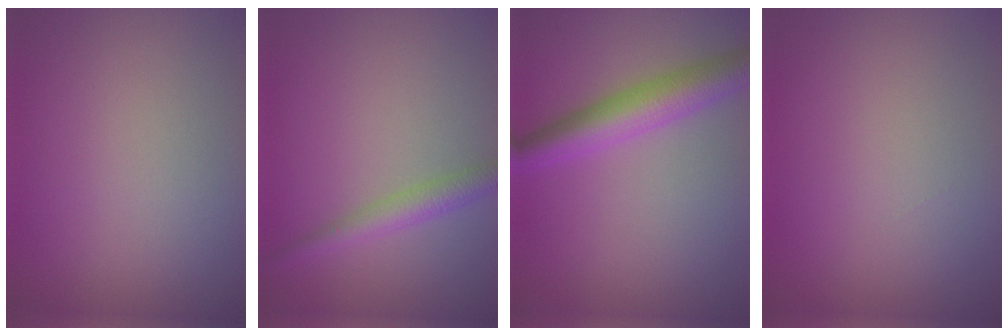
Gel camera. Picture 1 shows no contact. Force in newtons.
{"total": 2.6, "press": 2.6, "slide": 0.1}
{"total": 5.0, "press": 5.0, "slide": 0.1}
{"total": 0.0}